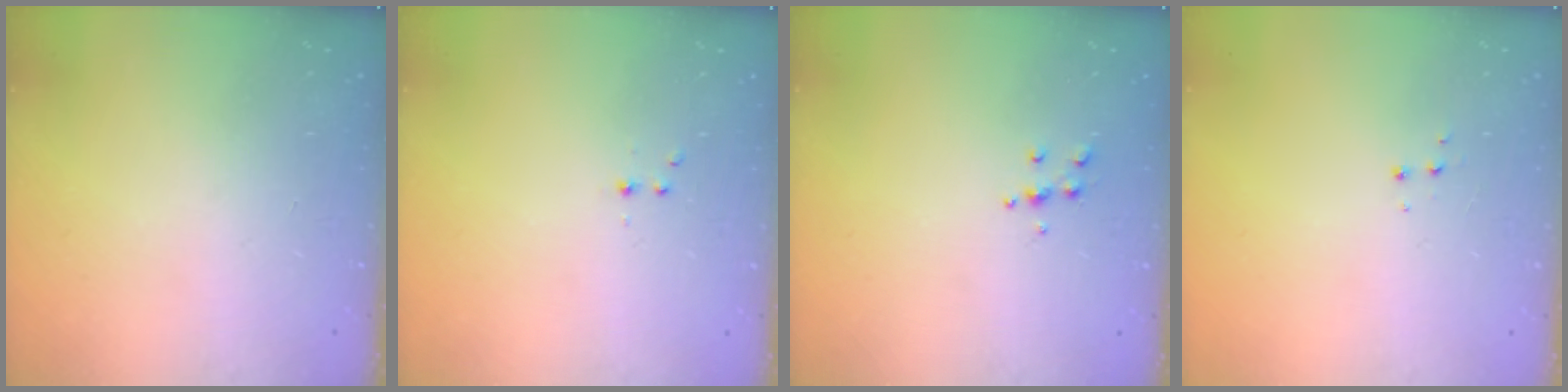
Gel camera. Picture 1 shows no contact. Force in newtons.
{"total": 2.2, "press": 1.9, "slide": 1.0}
{"total": 5.0, "press": 5.0, "slide": 0.6}
{"total": 3.9, "press": 3.9, "slide": 0.5}